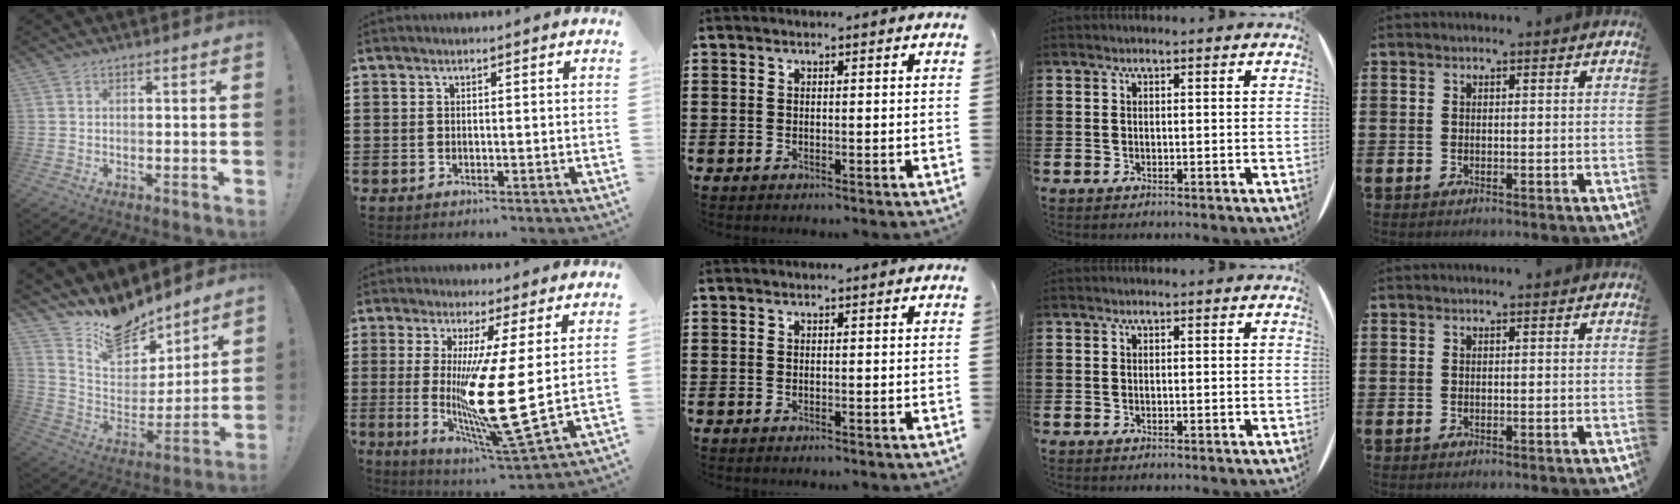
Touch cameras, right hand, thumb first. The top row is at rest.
{"thumb": {"total": 16.0, "force": [13.2, 7.6, 4.8], "torque": [-0.087, -0.105, 0.239]}, "index": {"total": 14.6, "force": [0.4, 1.2, 14.6], "torque": [-0.257, -0.042, -0.003]}}